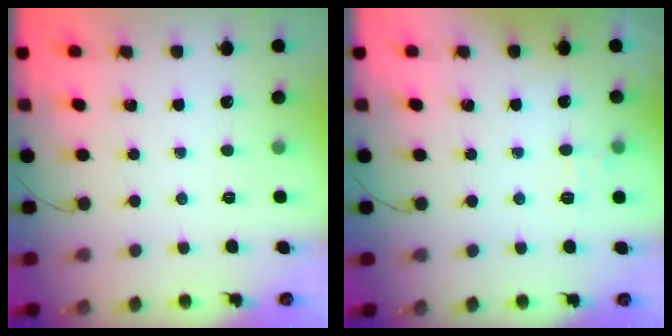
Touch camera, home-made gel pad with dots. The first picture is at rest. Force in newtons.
{"total": 7.2, "press": 7.0, "slide": 1.5}